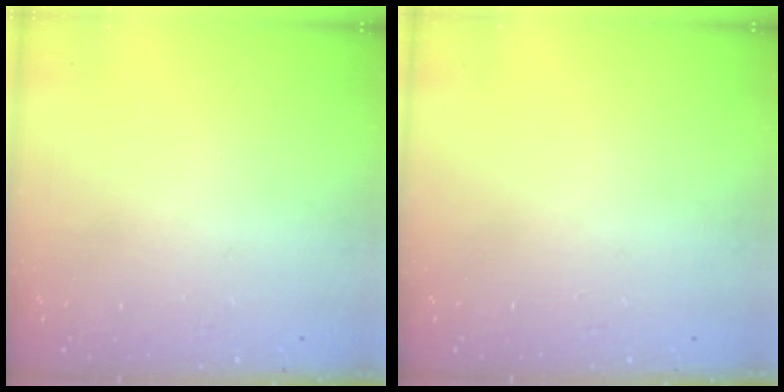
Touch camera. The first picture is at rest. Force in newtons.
{"total": 0.0}